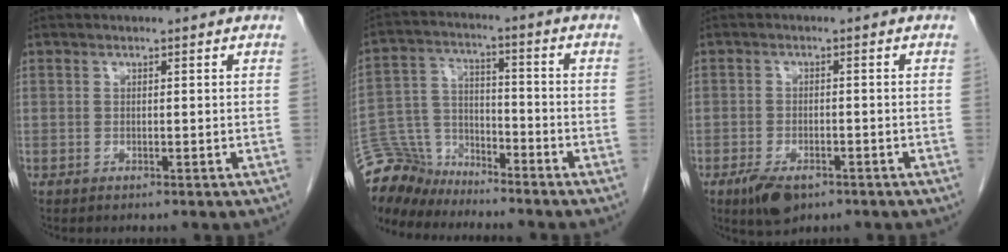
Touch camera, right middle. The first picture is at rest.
{"total": 9.9, "force": [-9.4, 2.9, 0.5], "torque": [-0.023, 0.013, -0.184]}
{"total": 5.3, "force": [-3.3, 2.4, 3.4], "torque": [-0.066, -0.006, -0.049]}